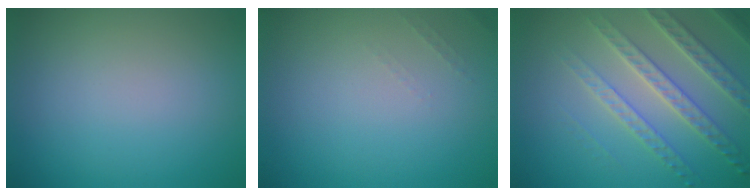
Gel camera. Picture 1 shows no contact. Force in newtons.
{"total": 0.6, "press": 0.6, "slide": 0.2}
{"total": 4.3, "press": 4.2, "slide": 1.1}